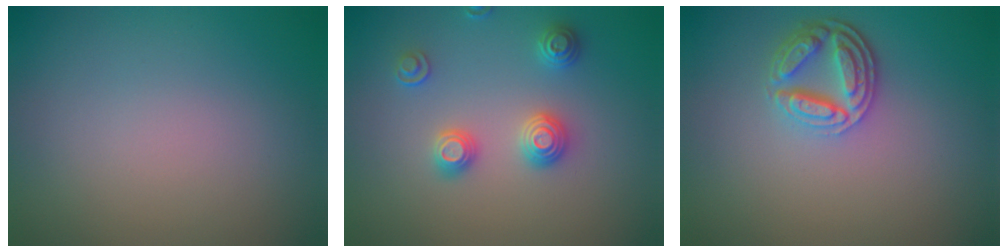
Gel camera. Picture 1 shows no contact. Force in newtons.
{"total": 2.8, "press": 2.7, "slide": 0.8}
{"total": 4.0, "press": 3.2, "slide": 2.5}